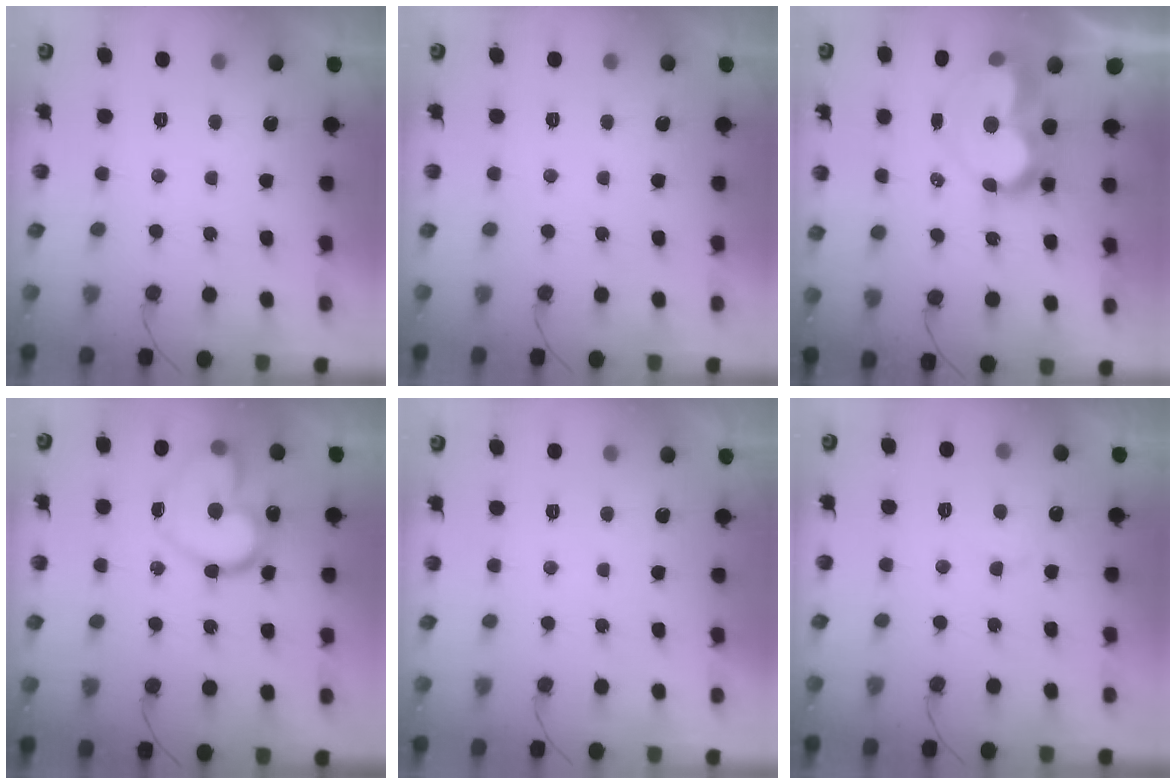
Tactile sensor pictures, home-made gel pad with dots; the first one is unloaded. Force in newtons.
{"total": 0.0}
{"total": 11.5, "press": 11.4, "slide": 0.8}
{"total": 19.9, "press": 19.8, "slide": 1.8}
{"total": 1.7, "press": 1.7, "slide": 0.1}
{"total": 4.2, "press": 4.2, "slide": 0.3}